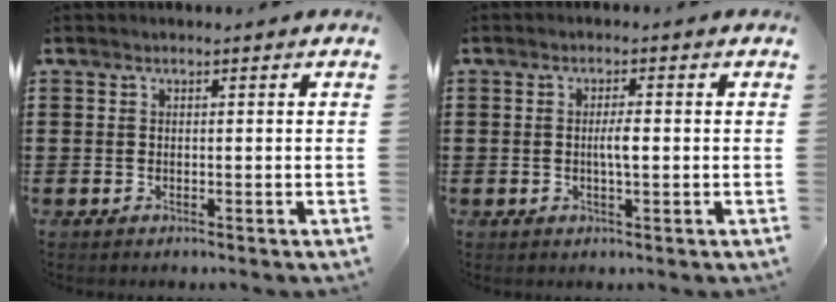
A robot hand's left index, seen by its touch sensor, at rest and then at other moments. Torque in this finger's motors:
{"motor_torque": [1.09, 0.16, 0.13, 0.06]}